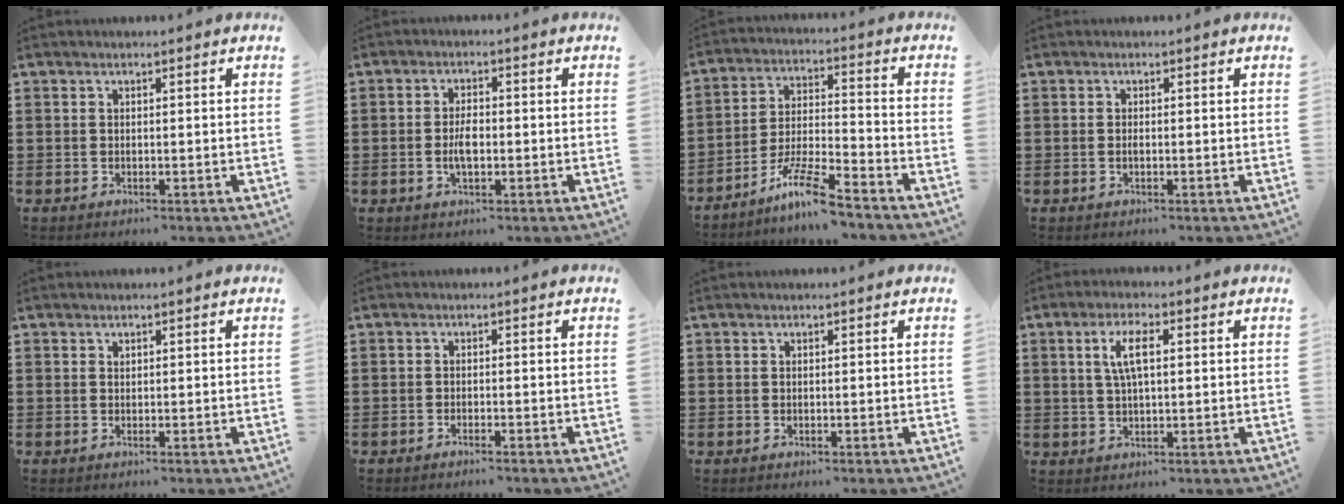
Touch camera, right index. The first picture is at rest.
{"total": 3.6, "force": [-0.6, 1.6, 3.2], "torque": [-0.074, 0.000, -0.016]}
{"total": 8.8, "force": [-7.2, 0.7, 5.0], "torque": [-0.104, 0.003, -0.140]}
{"total": 0.7, "force": [-0.1, 0.2, 0.6], "torque": [-0.015, -0.003, -0.002]}
{"total": 0.0}
{"total": 1.0, "force": [-0.9, -0.1, 0.3], "torque": [-0.008, 0.000, -0.018]}
{"total": 0.0}
{"total": 5.0, "force": [0.9, 1.6, 4.7], "torque": [-0.096, 0.010, 0.012]}